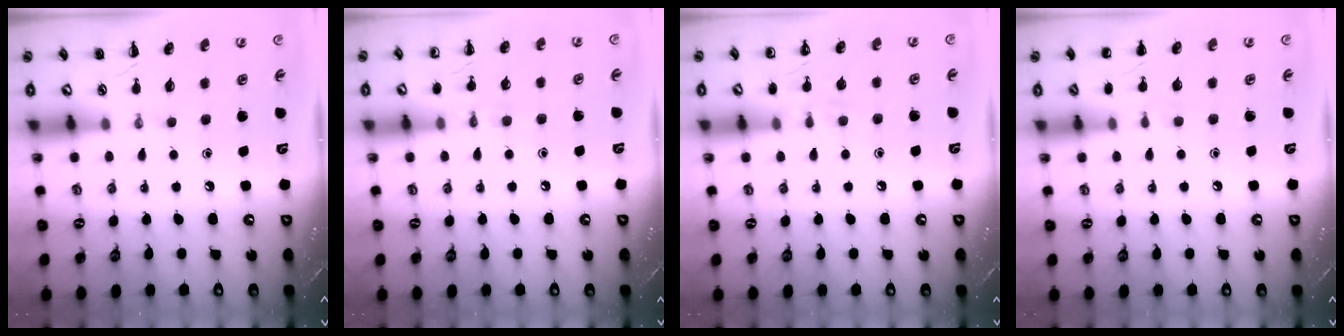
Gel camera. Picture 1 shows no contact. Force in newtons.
{"total": 7.1, "press": 6.8, "slide": 1.8}
{"total": 7.5, "press": 7.3, "slide": 1.6}
{"total": 5.0, "press": 4.8, "slide": 1.6}